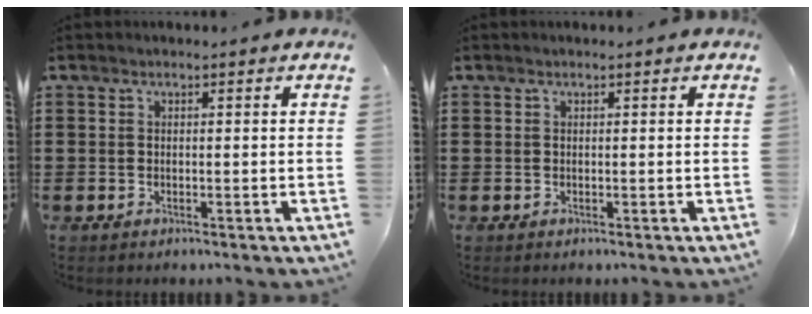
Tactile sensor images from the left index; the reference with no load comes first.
{"total": 0.0}